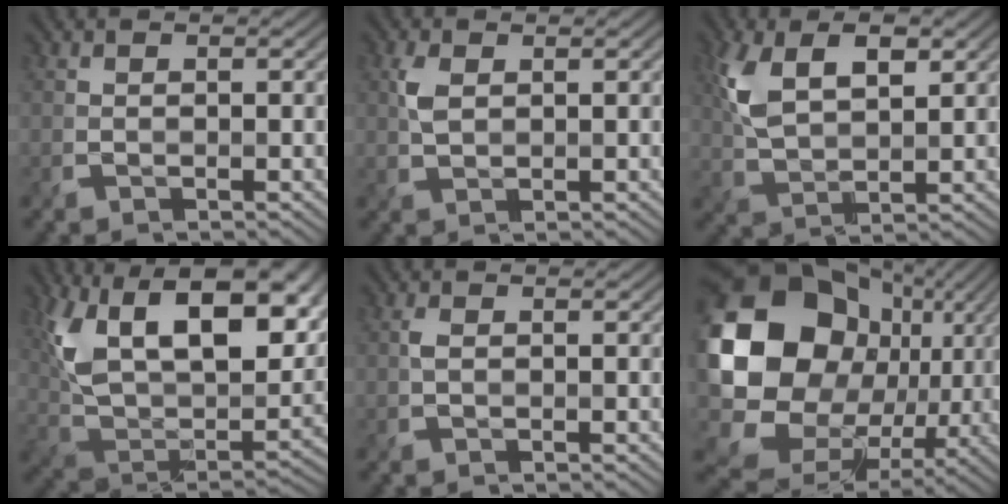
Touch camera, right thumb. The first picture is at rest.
{"total": 2.2, "force": [0.7, 1.4, 1.6], "torque": [-0.049, 0.002, 0.018]}
{"total": 8.1, "force": [3.0, 4.2, 6.3], "torque": [-0.145, 0.002, 0.057]}
{"total": 19.4, "force": [8.4, 10.6, 13.8], "torque": [-0.263, 0.011, 0.138]}
{"total": 0.9, "force": [0.0, 0.5, 0.8], "torque": [-0.023, 0.001, 0.001]}
{"total": 22.4, "force": [2.5, 19.1, 11.4], "torque": [-0.295, -0.023, 0.072]}